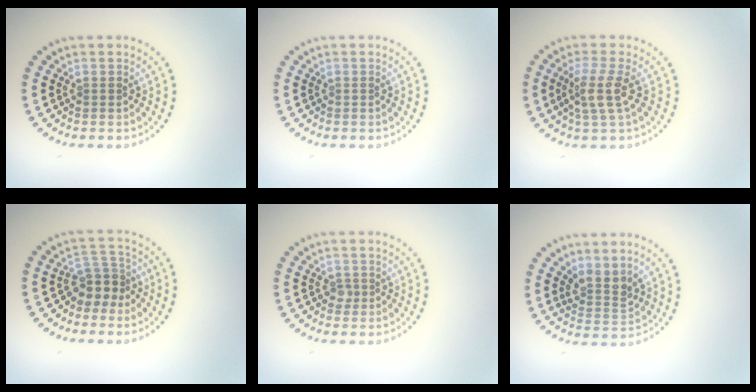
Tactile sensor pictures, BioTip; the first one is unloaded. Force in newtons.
{"total": 0.0}
{"total": 3.0, "press": 2.3, "slide": 1.9}
{"total": 2.9, "press": 2.3, "slide": 1.8}
{"total": 0.8, "press": 0.6, "slide": 0.6}
{"total": 2.6, "press": 1.9, "slide": 1.8}